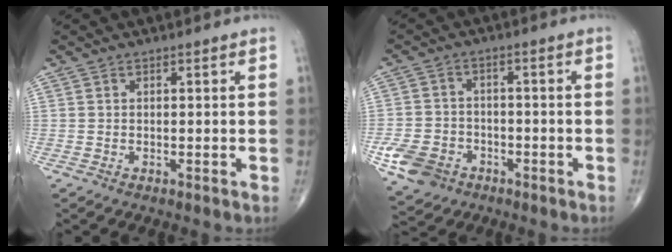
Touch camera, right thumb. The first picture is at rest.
{"total": 8.3, "force": [-3.8, 6.6, 3.4], "torque": [-0.058, 0.020, -0.061]}